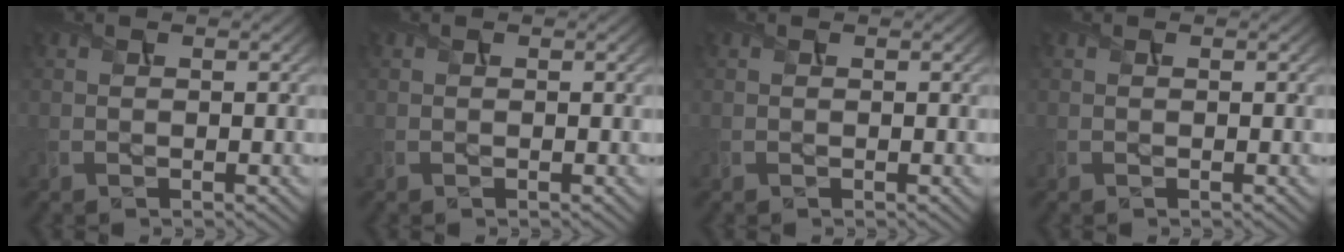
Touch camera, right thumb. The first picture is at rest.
{"total": 0.0}
{"total": 0.0}
{"total": 0.0}